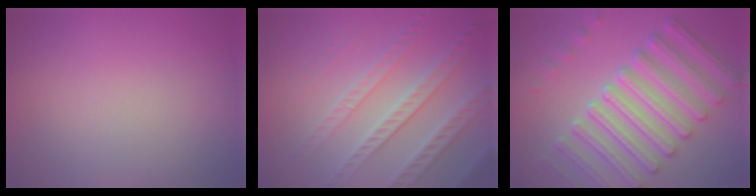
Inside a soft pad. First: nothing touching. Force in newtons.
{"total": 5.0, "press": 4.2, "slide": 2.8}
{"total": 6.7, "press": 6.1, "slide": 2.7}